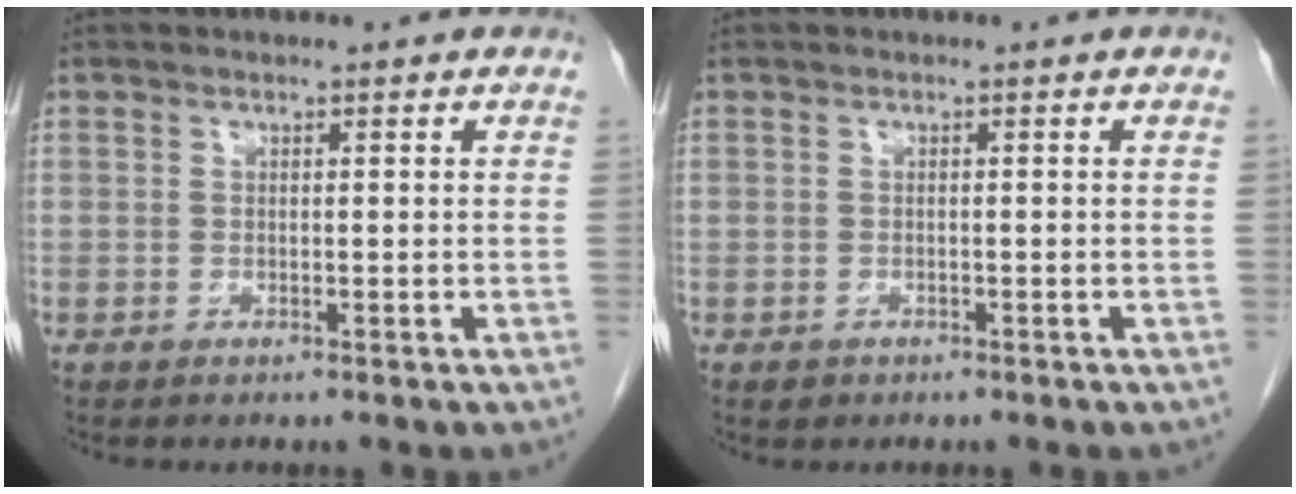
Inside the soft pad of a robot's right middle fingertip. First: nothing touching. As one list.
[{"total": 1.0, "force": [-0.6, 0.8, 0.2], "torque": [-0.006, 0.002, -0.004]}]